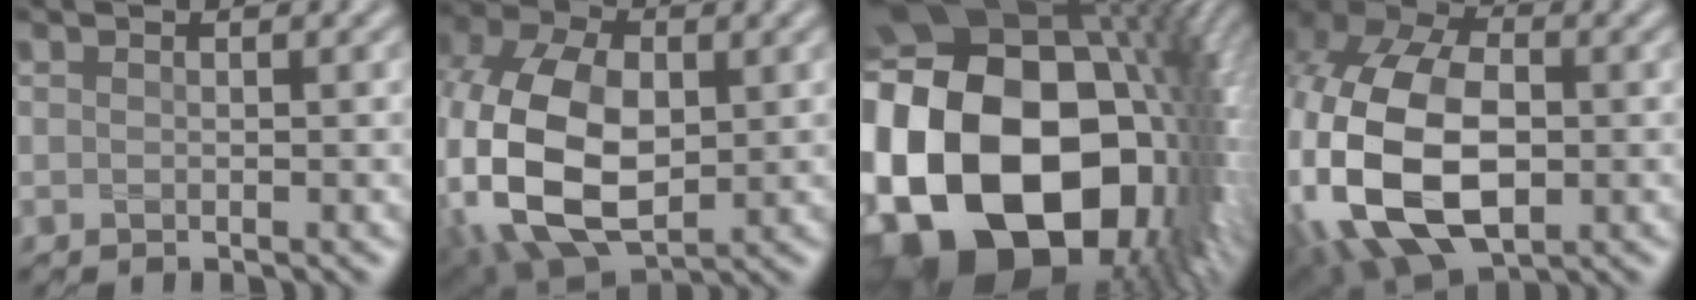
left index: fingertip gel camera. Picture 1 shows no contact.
{"total": 13.6, "force": [-1.2, 8.9, 10.2], "torque": [-0.248, -0.014, -0.024]}
{"total": 24.1, "force": [-2.7, 17.0, 16.9], "torque": [-0.342, -0.062, -0.045]}
{"total": 14.0, "force": [-2.3, 9.2, 10.3], "torque": [-0.245, -0.025, -0.043]}